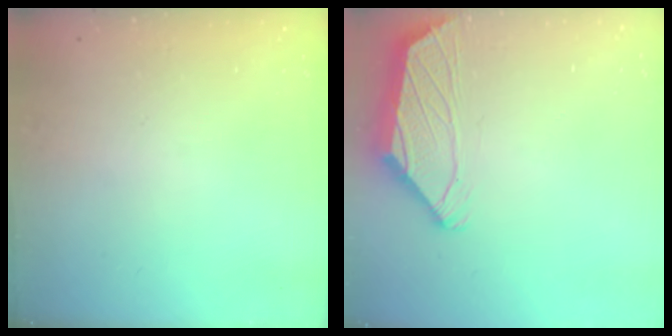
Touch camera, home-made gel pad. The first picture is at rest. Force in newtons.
{"total": 1.7, "press": 1.5, "slide": 0.7}